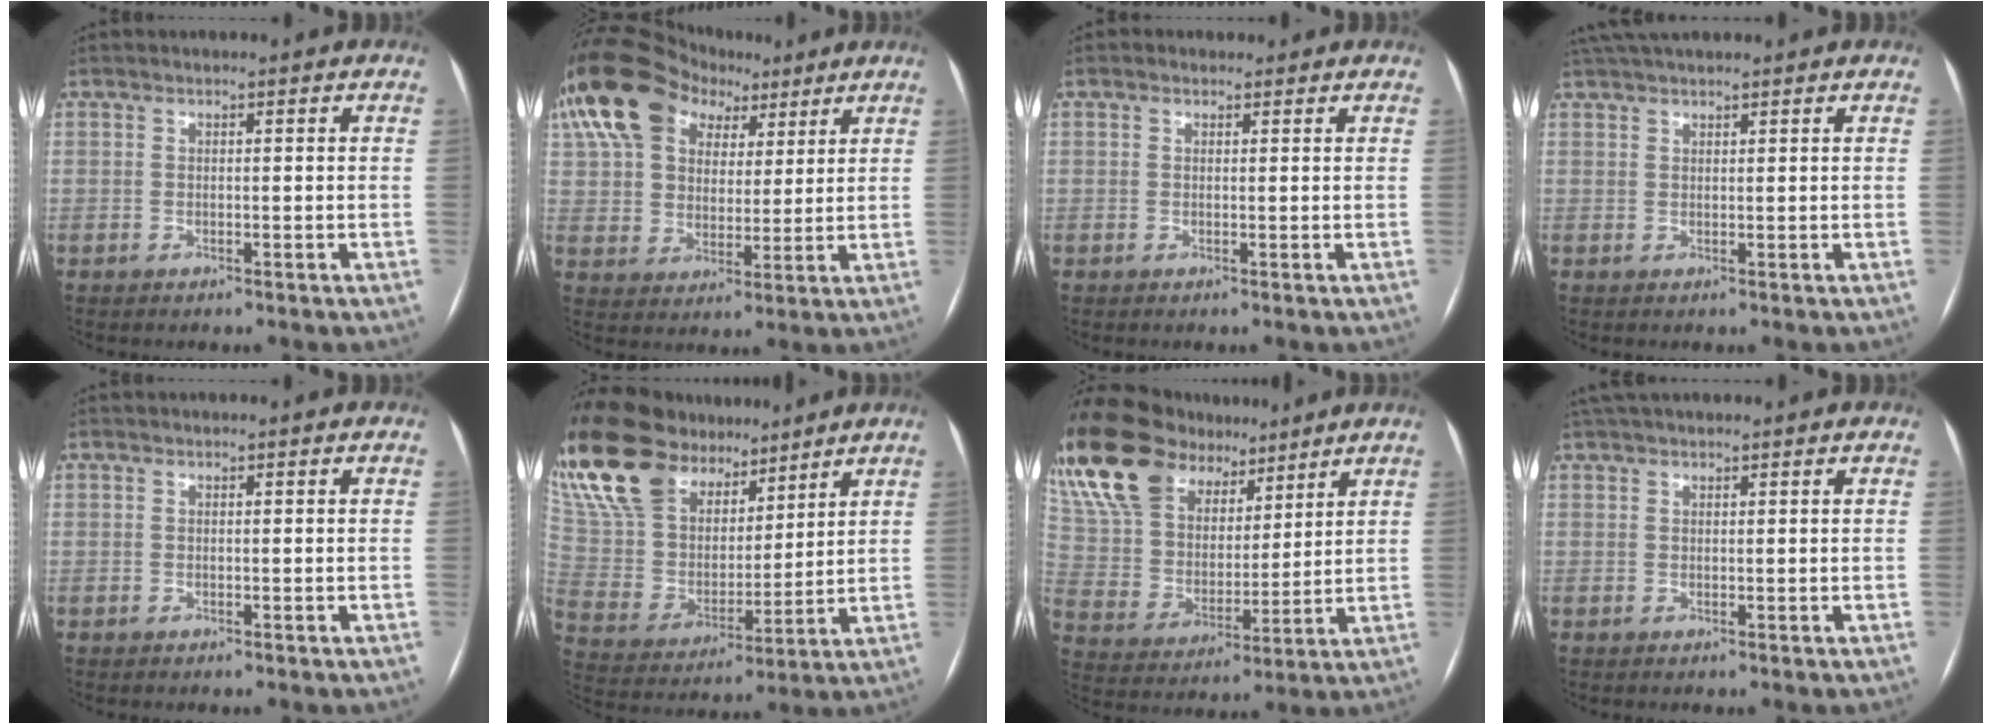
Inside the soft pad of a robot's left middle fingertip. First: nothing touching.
{"total": 16.8, "force": [9.1, 11.3, 8.5], "torque": [-0.178, 0.065, 0.161]}
{"total": 0.7, "force": [0.5, 0.5, -0.1], "torque": [0.002, 0.003, 0.002]}
{"total": 6.1, "force": [5.4, 0.8, 2.8], "torque": [-0.047, 0.039, 0.092]}
{"total": 0.0}
{"total": 19.8, "force": [14.7, 9.7, 9.0], "torque": [-0.195, 0.038, 0.272]}
{"total": 17.9, "force": [13.0, 9.6, 7.7], "torque": [-0.157, 0.046, 0.240]}
{"total": 4.7, "force": [4.1, 0.8, 2.2], "torque": [-0.035, 0.038, 0.072]}